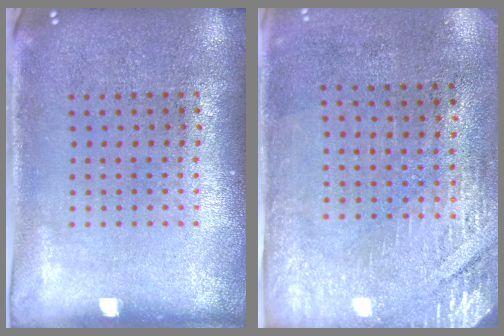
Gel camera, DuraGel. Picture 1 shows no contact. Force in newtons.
{"total": 2.9, "press": 2.5, "slide": 1.4}